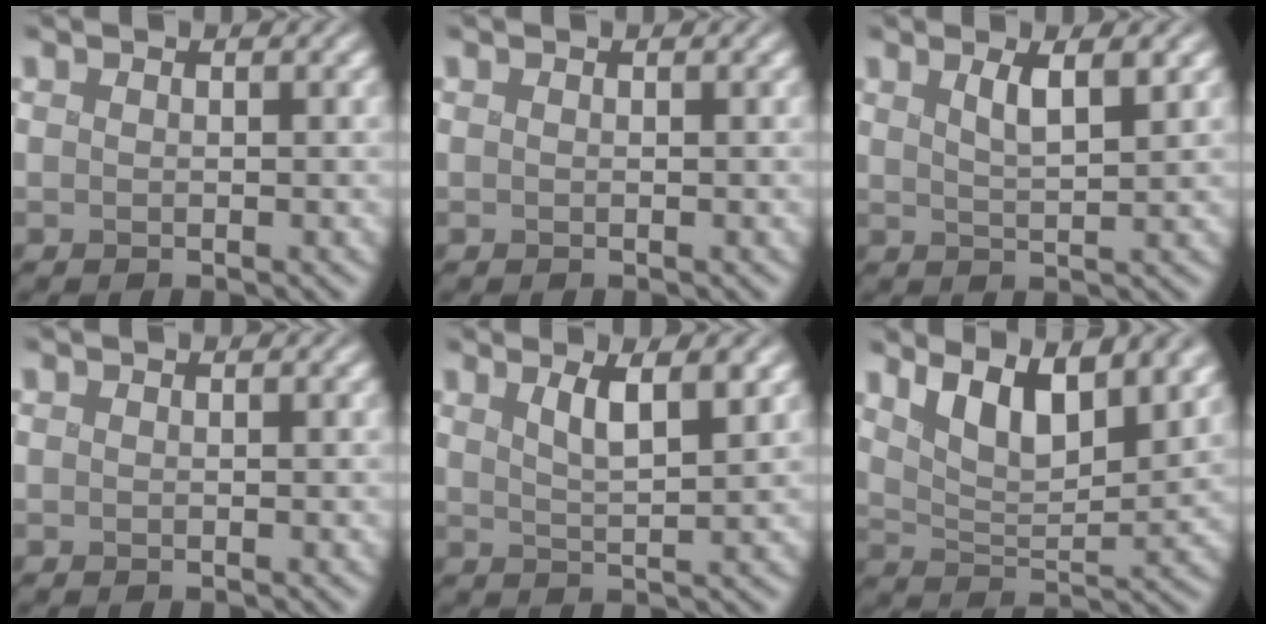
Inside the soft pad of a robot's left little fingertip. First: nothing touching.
{"total": 0.0}
{"total": 2.7, "force": [1.0, 0.5, 2.4], "torque": [-0.056, -0.005, 0.025]}
{"total": 0.0}
{"total": 3.5, "force": [1.4, 0.8, 3.1], "torque": [-0.066, -0.005, 0.031]}
{"total": 8.3, "force": [4.4, 3.3, 6.2], "torque": [-0.104, 0.006, 0.068]}